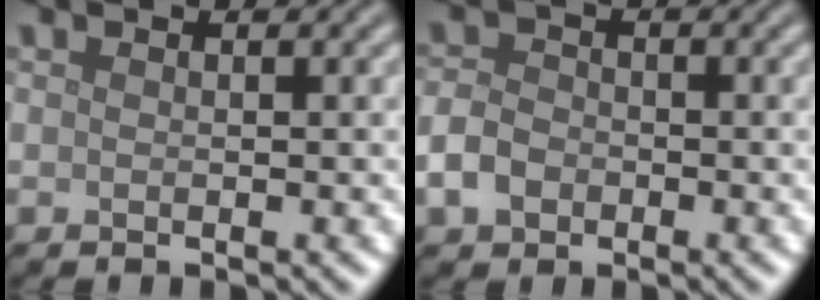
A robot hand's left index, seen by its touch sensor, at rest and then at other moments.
{"total": 2.9, "force": [-1.2, 2.2, 1.4], "torque": [-0.031, 0.000, -0.030]}